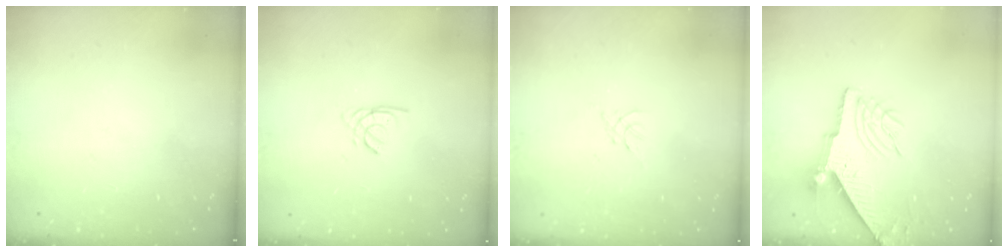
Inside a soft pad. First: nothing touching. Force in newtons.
{"total": 1.5, "press": 1.5, "slide": 0.1}
{"total": 0.0}
{"total": 9.5, "press": 9.4, "slide": 1.3}